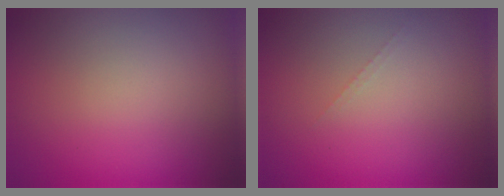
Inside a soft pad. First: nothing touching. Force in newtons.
{"total": 0.6, "press": 0.6, "slide": 0.1}